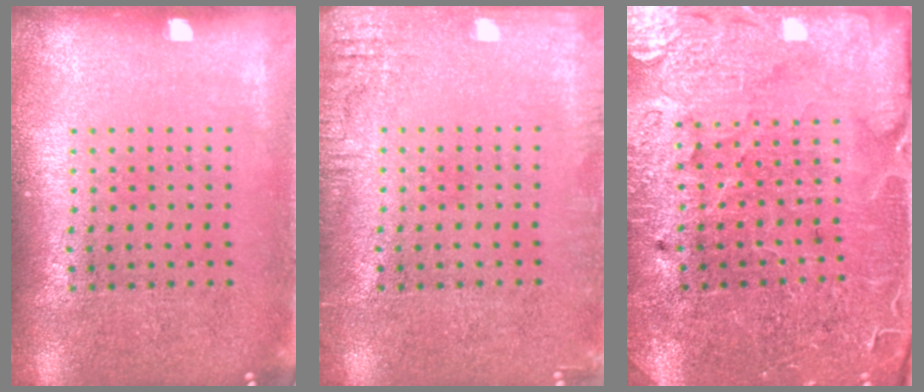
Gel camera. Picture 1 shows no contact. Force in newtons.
{"total": 1.8, "press": 1.8, "slide": 0.1}
{"total": 3.6, "press": 3.6, "slide": 0.6}